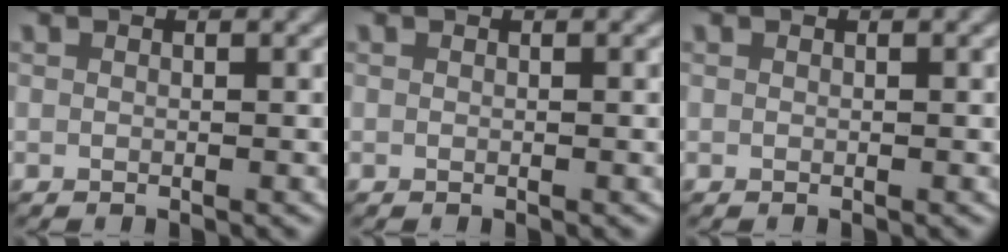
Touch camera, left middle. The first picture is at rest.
{"total": 0.0}
{"total": 0.0}